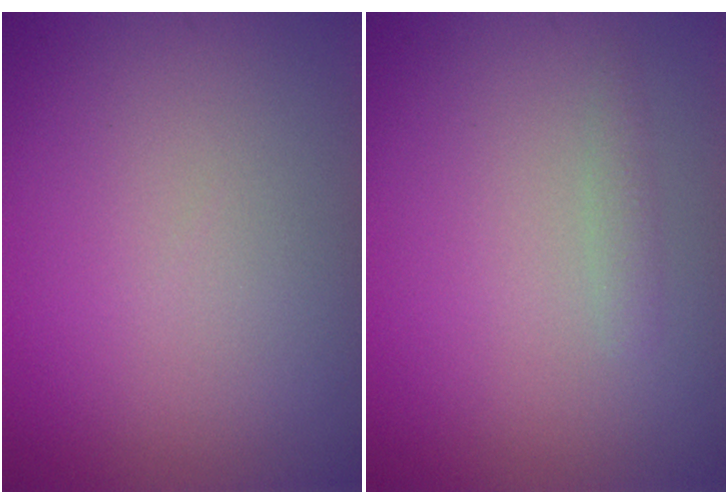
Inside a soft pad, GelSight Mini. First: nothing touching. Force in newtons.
{"total": 0.9, "press": 0.9, "slide": 0.0}